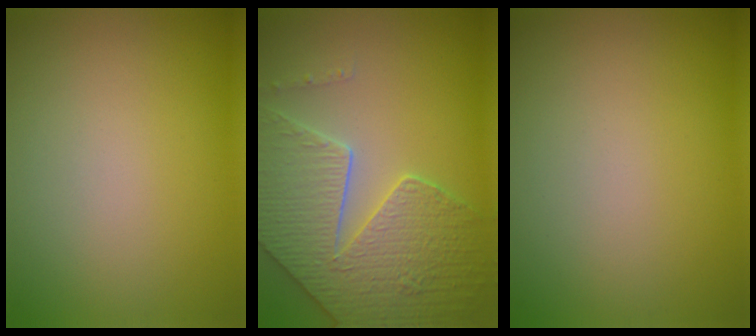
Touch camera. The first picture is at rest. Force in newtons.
{"total": 7.3, "press": 6.0, "slide": 4.2}
{"total": 0.0}